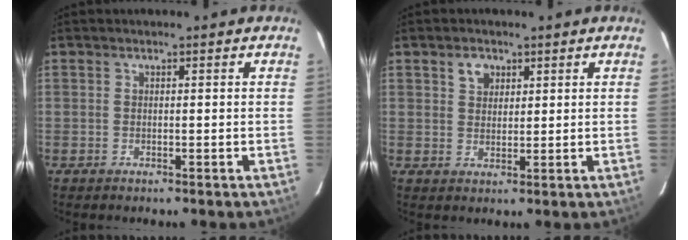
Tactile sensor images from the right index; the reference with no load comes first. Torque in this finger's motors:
{"motor_torque": [0.01, 0.02, 0.03, 0.03]}